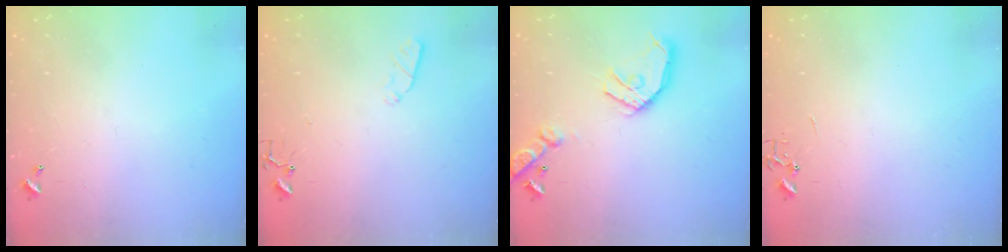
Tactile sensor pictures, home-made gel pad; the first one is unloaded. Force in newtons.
{"total": 3.6, "press": 3.5, "slide": 0.6}
{"total": 16.6, "press": 16.4, "slide": 2.5}
{"total": 0.0}